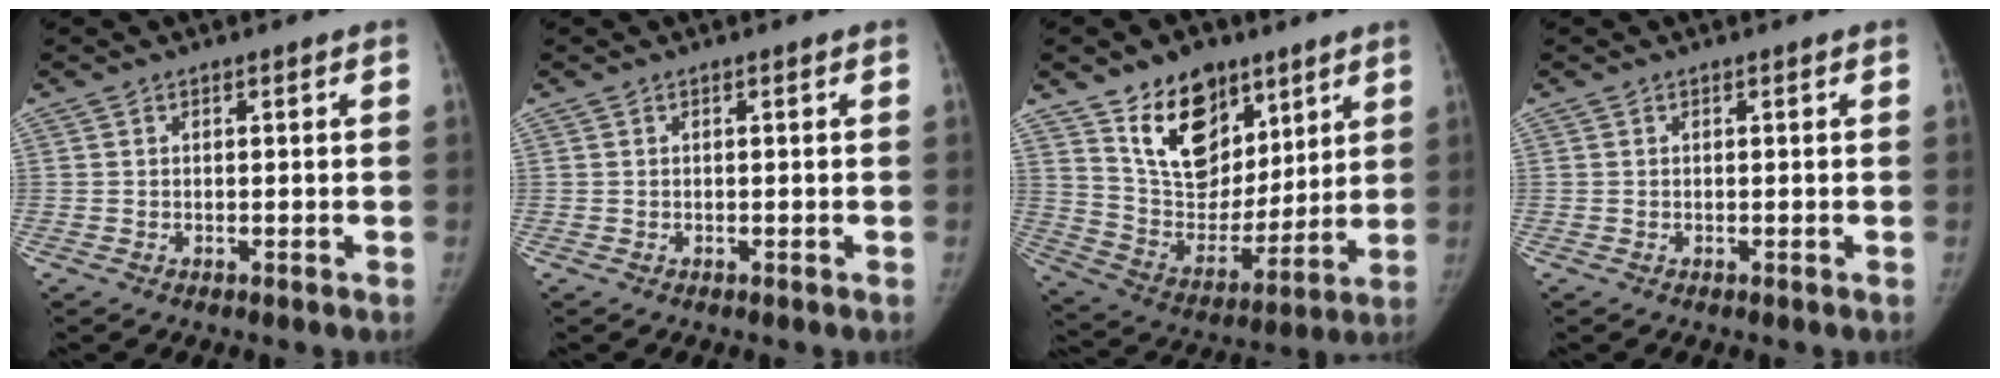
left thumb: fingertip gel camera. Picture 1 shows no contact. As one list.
[{"total": 0.0}, {"total": 18.2, "force": [10.9, 11.5, 9.0], "torque": [-0.097, -0.065, 0.199]}, {"total": 0.0}]